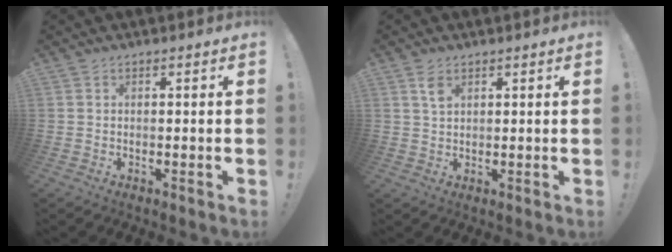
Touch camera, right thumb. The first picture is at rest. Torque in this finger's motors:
{"motor_torque": [0.22, 0.64, 0.36, -0.21, -0.12]}